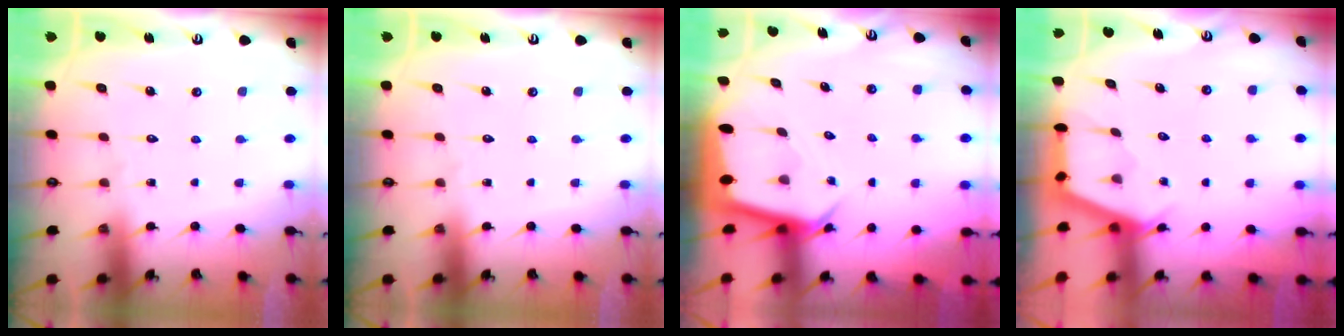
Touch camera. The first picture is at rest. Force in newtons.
{"total": 0.0}
{"total": 3.3, "press": 3.3, "slide": 0.2}
{"total": 2.8, "press": 2.8, "slide": 0.4}